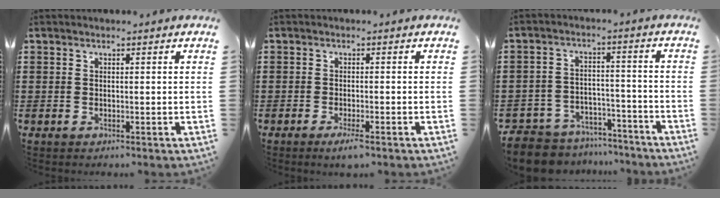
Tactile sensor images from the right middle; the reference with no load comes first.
{"total": 2.2, "force": [-1.3, 0.2, 1.7], "torque": [-0.035, -0.004, -0.026]}
{"total": 7.4, "force": [-7.2, 1.7, 0.4], "torque": [-0.019, 0.020, -0.147]}